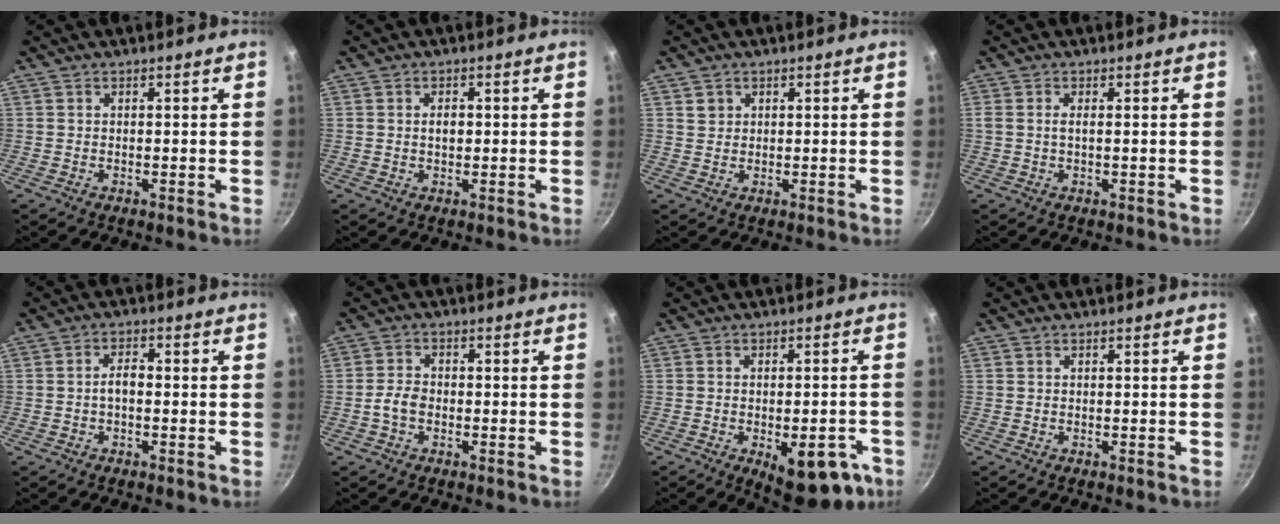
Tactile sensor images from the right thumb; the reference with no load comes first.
{"total": 2.2, "force": [0.1, 1.5, 1.7], "torque": [-0.020, 0.005, 0.002]}
{"total": 1.9, "force": [0.8, 1.7, 0.4], "torque": [0.003, 0.006, 0.013]}
{"total": 1.4, "force": [0.1, 0.4, 1.3], "torque": [-0.028, 0.000, 0.000]}
{"total": 2.9, "force": [-0.6, 1.6, 2.4], "torque": [-0.034, 0.017, -0.012]}
{"total": 3.4, "force": [-1.1, 2.4, 2.2], "torque": [-0.042, 0.019, -0.025]}
{"total": 13.1, "force": [-5.1, 6.1, 10.3], "torque": [-0.087, 0.013, -0.055]}
{"total": 0.0}